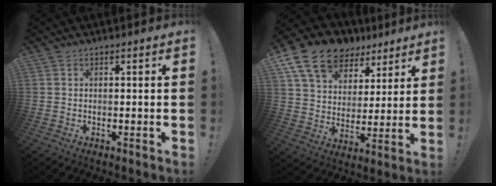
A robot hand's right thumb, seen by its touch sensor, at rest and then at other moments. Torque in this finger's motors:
{"motor_torque": [0.41, 1.06, 0.16, 0.16, 0.07]}